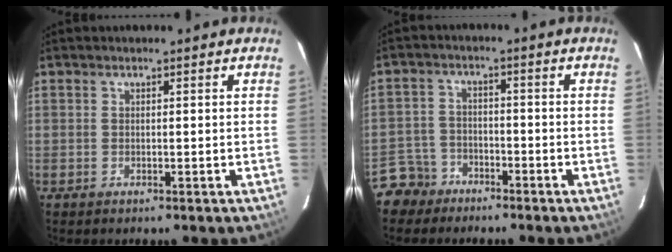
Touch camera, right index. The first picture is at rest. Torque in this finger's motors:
{"motor_torque": [-1.29, -0.85, -1.05, -0.21]}